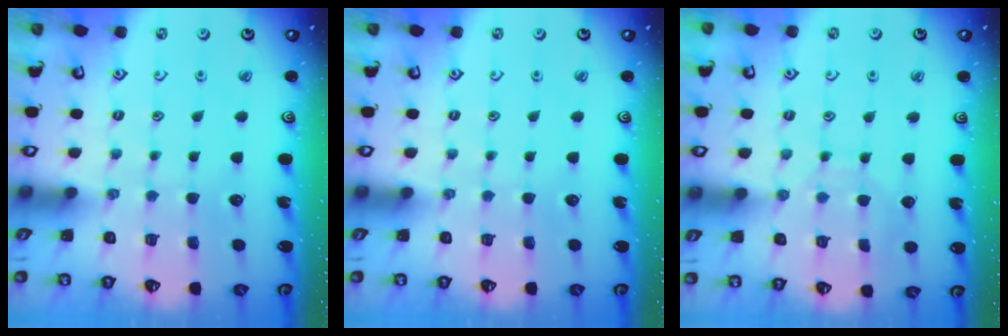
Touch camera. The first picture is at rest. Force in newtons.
{"total": 0.0}
{"total": 7.2, "press": 7.2, "slide": 0.5}